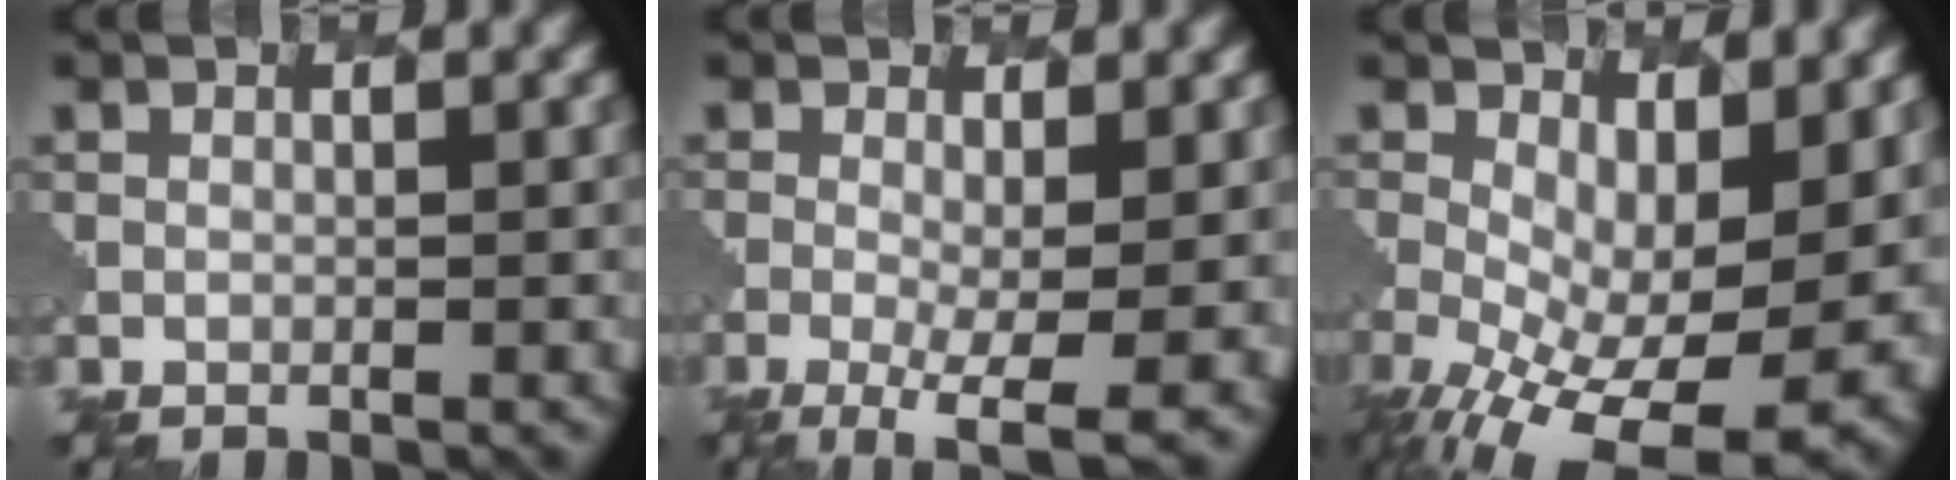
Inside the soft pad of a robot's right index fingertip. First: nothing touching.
{"total": 6.2, "force": [-1.6, 1.7, 5.7], "torque": [-0.103, -0.014, -0.023]}
{"total": 13.5, "force": [-2.5, 6.9, 11.4], "torque": [-0.192, -0.045, -0.020]}